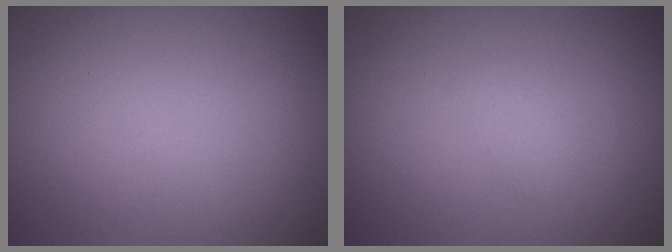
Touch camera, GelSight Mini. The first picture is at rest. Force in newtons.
{"total": 0.6, "press": 0.6, "slide": 0.0}